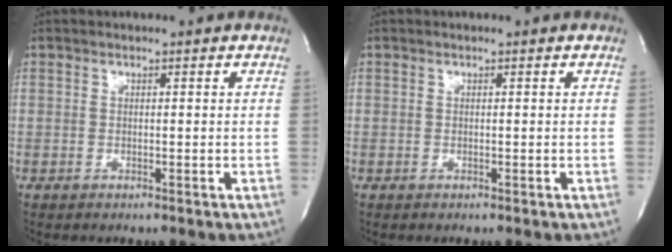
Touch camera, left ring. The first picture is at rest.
{"total": 0.0}